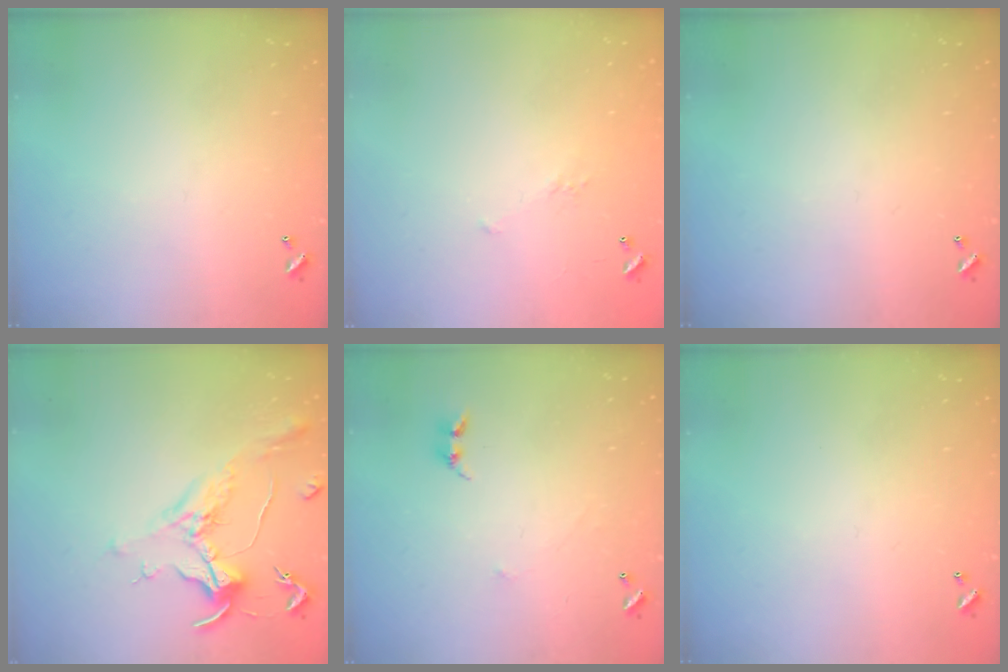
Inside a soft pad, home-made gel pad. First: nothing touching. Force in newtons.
{"total": 5.5, "press": 5.4, "slide": 0.9}
{"total": 0.0}
{"total": 1.8, "press": 1.5, "slide": 0.9}
{"total": 2.6, "press": 2.6, "slide": 0.3}
{"total": 0.0}